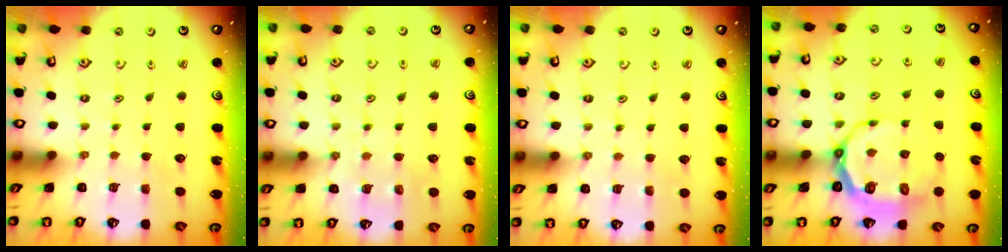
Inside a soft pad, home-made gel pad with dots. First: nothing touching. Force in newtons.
{"total": 6.0, "press": 5.9, "slide": 0.7}
{"total": 2.8, "press": 2.8, "slide": 0.5}
{"total": 8.7, "press": 7.9, "slide": 3.8}